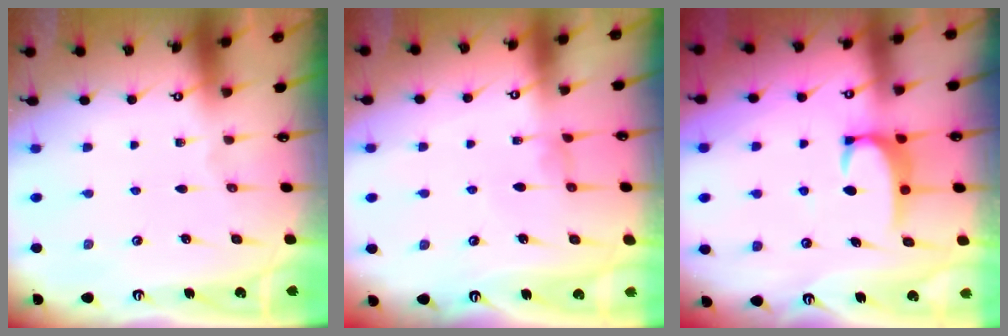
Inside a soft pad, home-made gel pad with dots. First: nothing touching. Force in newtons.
{"total": 1.0, "press": 0.8, "slide": 0.5}
{"total": 2.7, "press": 2.7, "slide": 0.3}